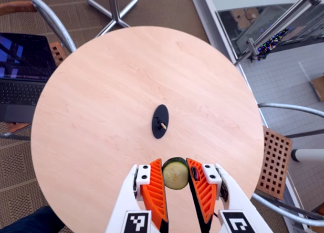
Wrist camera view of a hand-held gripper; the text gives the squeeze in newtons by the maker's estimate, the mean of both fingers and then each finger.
{"total": 7.6, "left": 7.5, "right": 7.8}